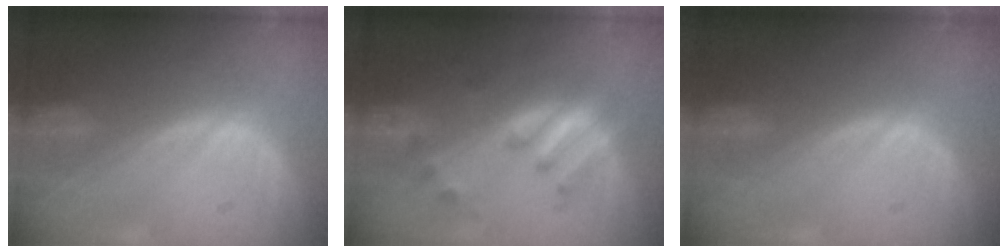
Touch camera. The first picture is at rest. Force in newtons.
{"total": 5.8, "press": 5.7, "slide": 0.9}
{"total": 0.0}